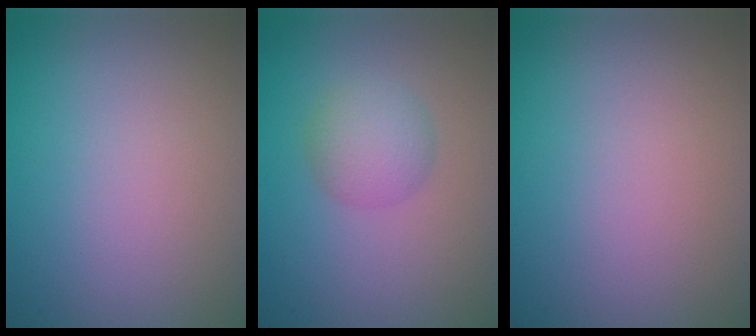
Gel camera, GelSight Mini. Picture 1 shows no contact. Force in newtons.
{"total": 2.9, "press": 2.9, "slide": 0.0}
{"total": 0.0}